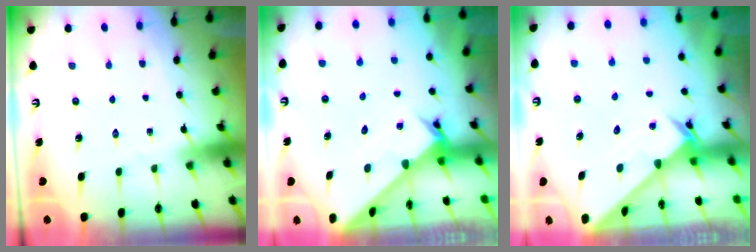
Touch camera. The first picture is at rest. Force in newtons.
{"total": 2.6, "press": 2.6, "slide": 0.2}
{"total": 2.2, "press": 2.2, "slide": 0.2}